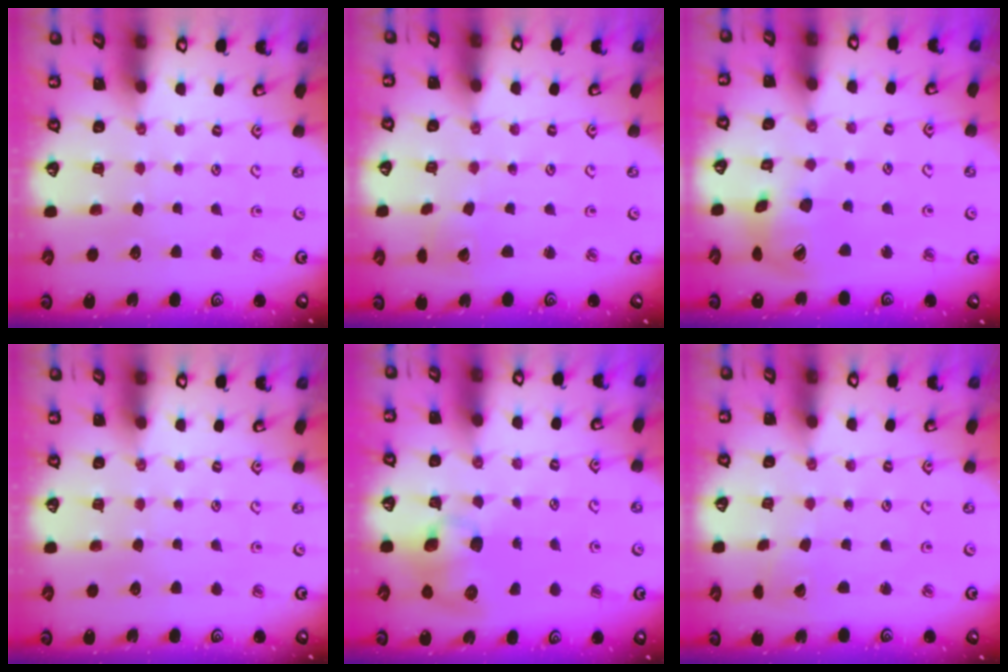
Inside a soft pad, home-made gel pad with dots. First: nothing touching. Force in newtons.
{"total": 2.8, "press": 2.8, "slide": 0.2}
{"total": 13.1, "press": 13.0, "slide": 1.7}
{"total": 0.0}
{"total": 8.6, "press": 8.5, "slide": 1.3}
{"total": 2.5, "press": 2.5, "slide": 0.2}